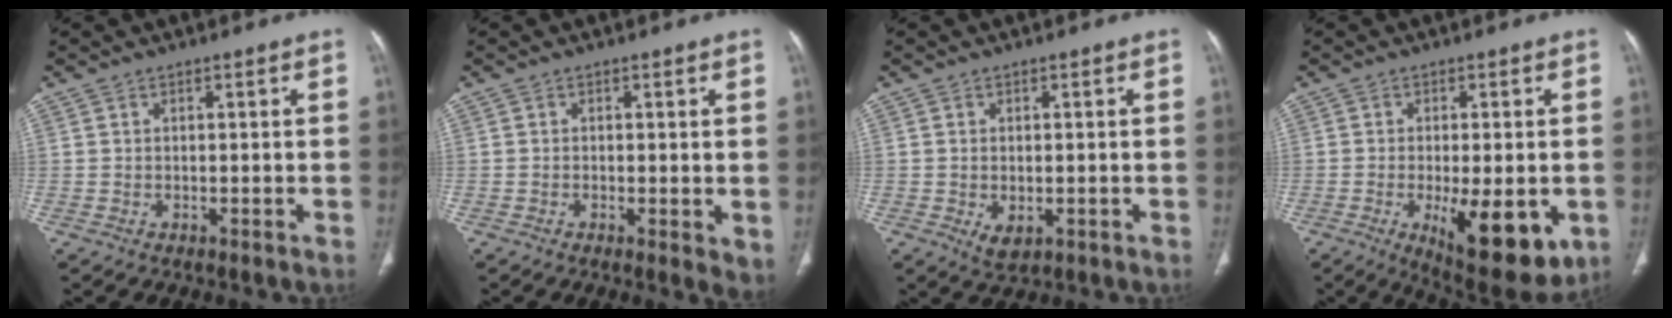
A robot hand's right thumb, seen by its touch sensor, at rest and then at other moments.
{"total": 3.4, "force": [-0.4, 1.2, 3.2], "torque": [-0.043, -0.010, -0.010]}
{"total": 3.4, "force": [-0.8, 2.0, 2.6], "torque": [-0.041, -0.006, -0.005]}
{"total": 15.4, "force": [-4.5, 6.0, 13.4], "torque": [-0.163, -0.016, -0.048]}